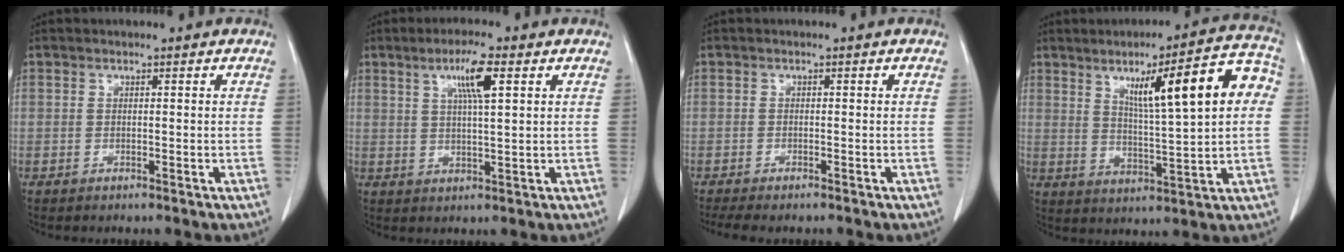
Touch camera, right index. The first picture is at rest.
{"total": 6.1, "force": [2.6, 0.3, 5.5], "torque": [-0.099, 0.002, 0.045]}
{"total": 5.2, "force": [-4.3, 1.1, 2.6], "torque": [-0.038, -0.010, -0.063]}
{"total": 14.6, "force": [4.0, 1.7, 14.0], "torque": [-0.198, 0.024, 0.059]}